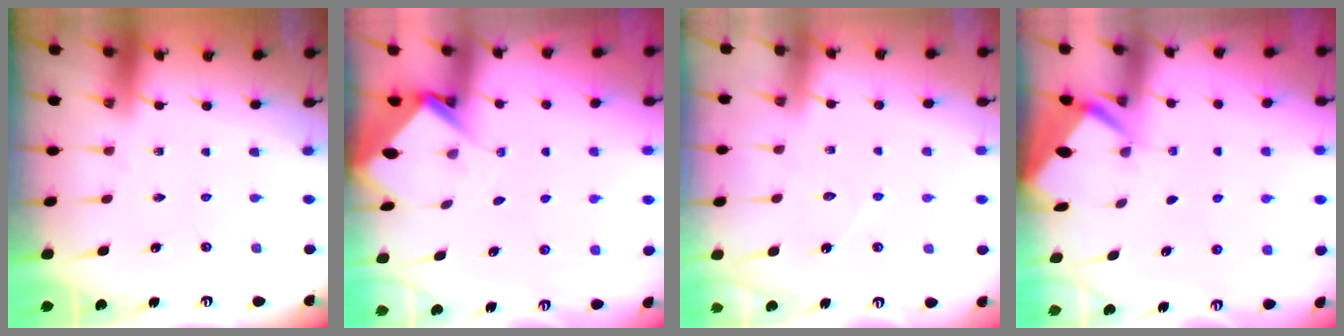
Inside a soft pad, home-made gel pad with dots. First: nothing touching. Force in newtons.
{"total": 3.6, "press": 3.6, "slide": 0.3}
{"total": 4.5, "press": 4.4, "slide": 0.4}
{"total": 2.7, "press": 2.7, "slide": 0.3}